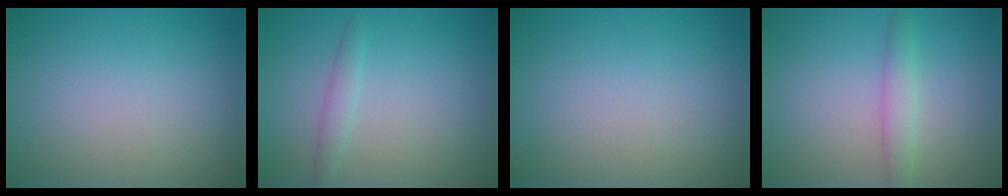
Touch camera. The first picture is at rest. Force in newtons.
{"total": 1.3, "press": 1.3, "slide": 0.0}
{"total": 0.0}
{"total": 1.8, "press": 1.8, "slide": 0.1}